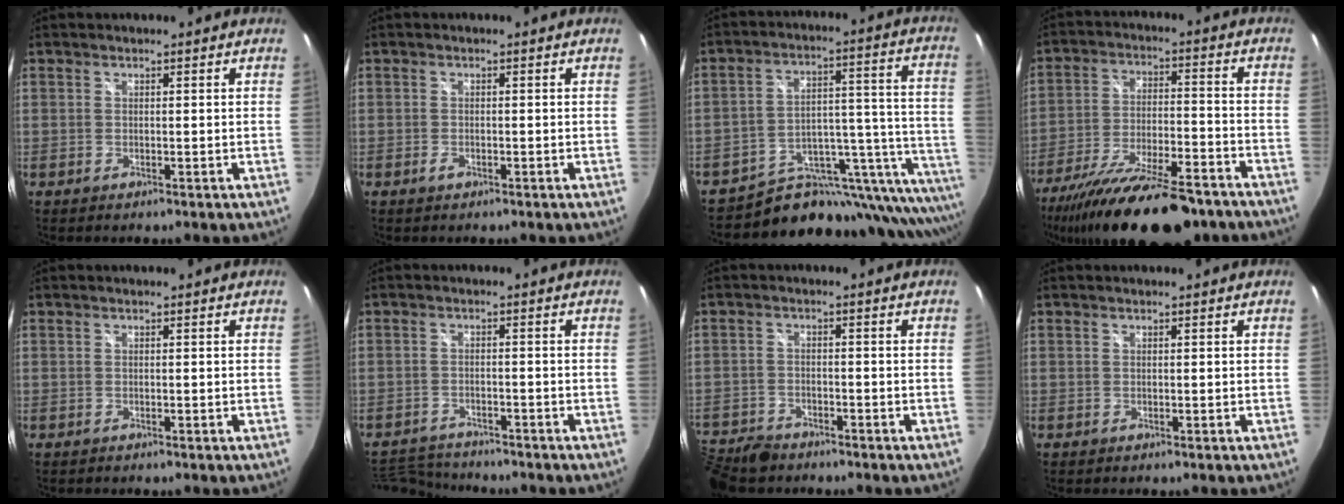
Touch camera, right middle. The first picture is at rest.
{"total": 1.1, "force": [-0.7, 0.6, 0.6], "torque": [-0.013, 0.000, -0.014]}
{"total": 22.4, "force": [-16.3, 10.4, 11.2], "torque": [-0.131, 0.025, -0.228]}
{"total": 23.8, "force": [-18.5, 6.5, 13.5], "torque": [-0.249, -0.052, -0.282]}
{"total": 0.6, "force": [-0.6, 0.2, 0.2], "torque": [-0.005, -0.002, -0.011]}
{"total": 8.3, "force": [-7.9, 2.0, 1.7], "torque": [-0.059, 0.001, -0.133]}
{"total": 10.4, "force": [-8.5, 4.8, 3.5], "torque": [-0.112, -0.009, -0.156]}
{"total": 0.0}